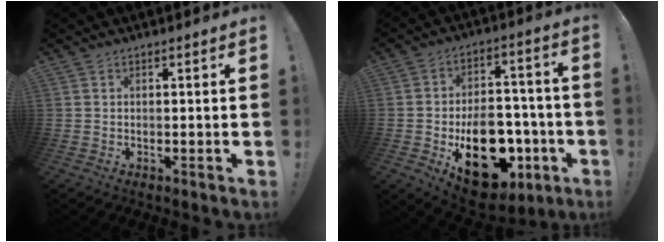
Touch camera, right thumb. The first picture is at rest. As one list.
[{"total": 21.2, "force": [-6.9, 14.2, 14.2], "torque": [-0.188, 0.043, -0.089]}]